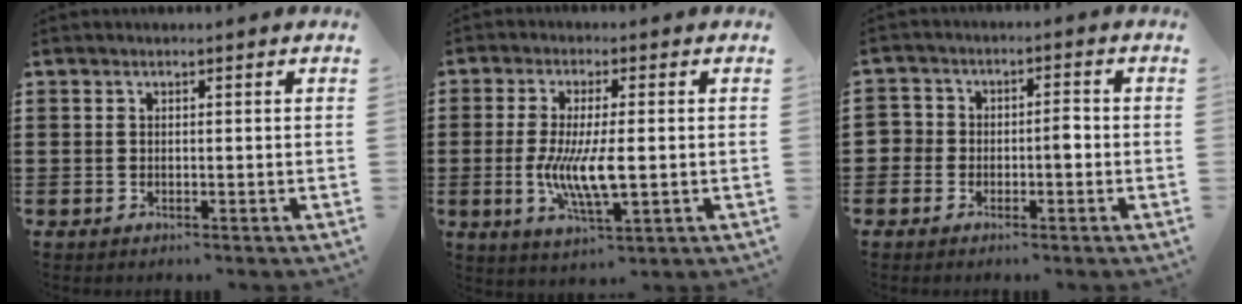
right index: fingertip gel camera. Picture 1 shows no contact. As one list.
[{"total": 8.1, "force": [-1.0, 2.4, 7.7], "torque": [-0.167, -0.013, -0.024]}, {"total": 2.9, "force": [-1.0, 2.1, 1.7], "torque": [-0.039, 0.006, -0.023]}]